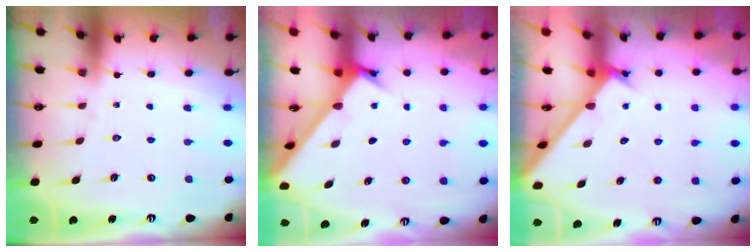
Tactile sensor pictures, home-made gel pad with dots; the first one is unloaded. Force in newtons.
{"total": 2.6, "press": 2.6, "slide": 0.2}
{"total": 2.2, "press": 2.2, "slide": 0.1}